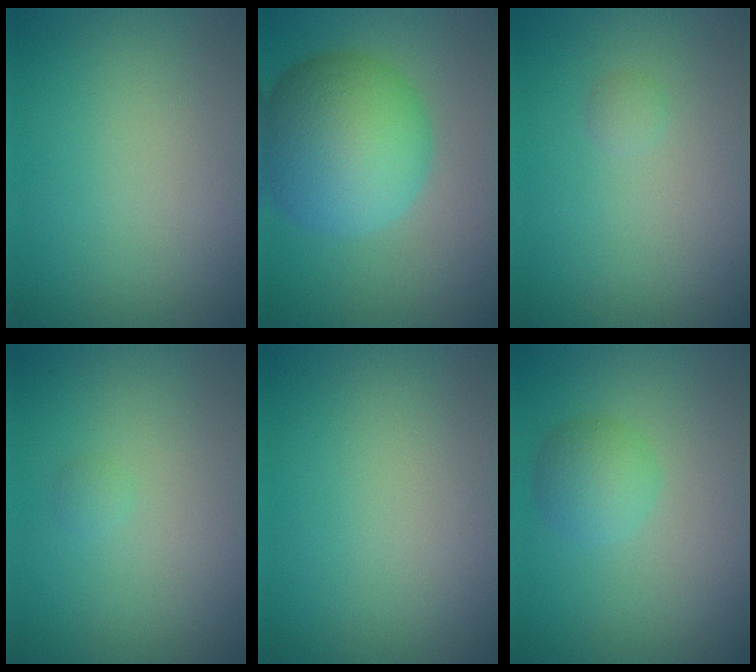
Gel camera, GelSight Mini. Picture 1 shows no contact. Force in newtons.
{"total": 9.7, "press": 9.7, "slide": 0.2}
{"total": 0.6, "press": 0.6, "slide": 0.0}
{"total": 0.5, "press": 0.5, "slide": 0.0}
{"total": 0.0}
{"total": 2.4, "press": 2.4, "slide": 0.0}